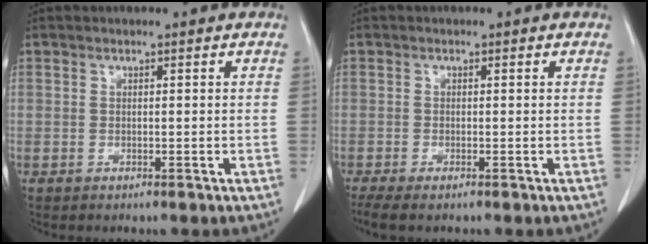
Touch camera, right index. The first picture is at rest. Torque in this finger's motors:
{"motor_torque": [0.01, 0.02, 0.03, 0.00]}